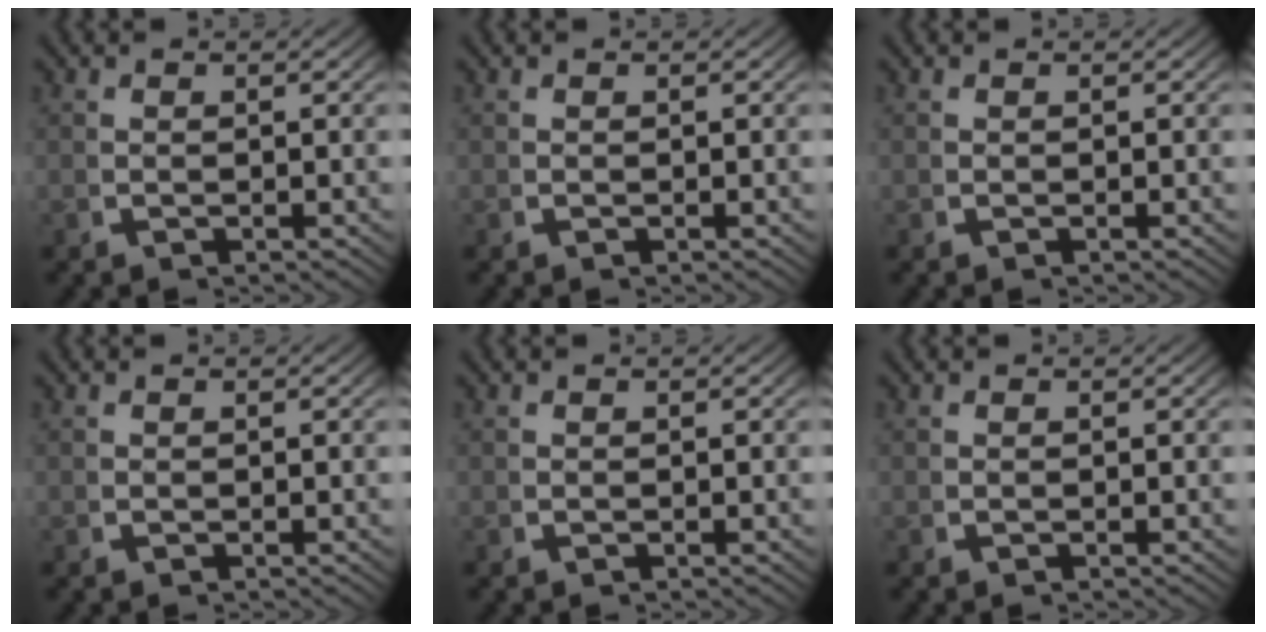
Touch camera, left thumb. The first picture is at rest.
{"total": 0.0}
{"total": 0.0}
{"total": 0.0}
{"total": 0.0}
{"total": 0.0}